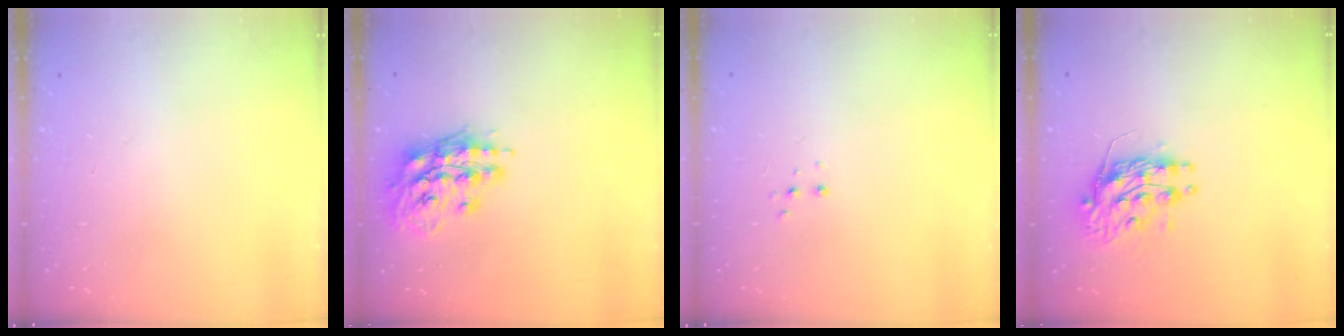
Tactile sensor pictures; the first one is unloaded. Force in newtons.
{"total": 14.9, "press": 14.9, "slide": 1.6}
{"total": 2.7, "press": 2.7, "slide": 0.5}
{"total": 10.0, "press": 9.9, "slide": 0.8}